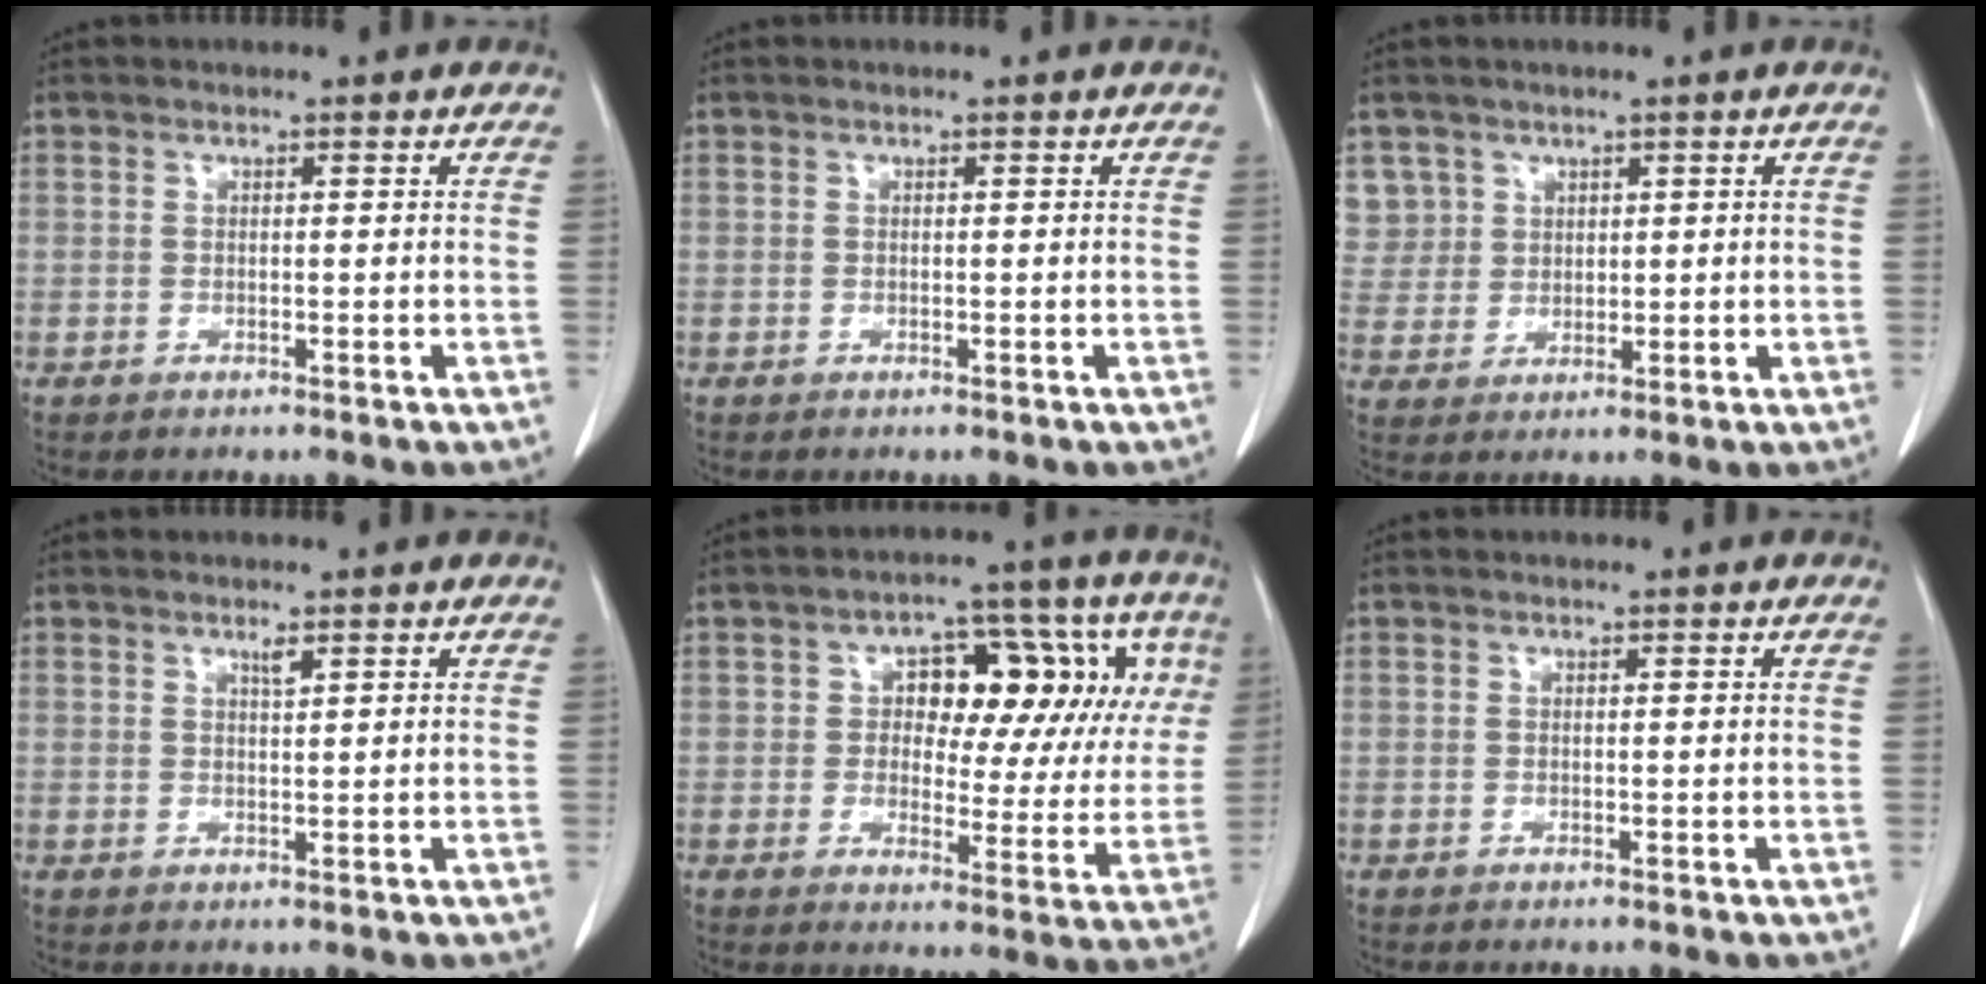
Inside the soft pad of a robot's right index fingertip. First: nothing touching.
{"total": 0.0}
{"total": 5.8, "force": [3.1, 4.9, -0.3], "torque": [0.016, 0.006, 0.066]}
{"total": 1.2, "force": [0.8, 0.0, 0.9], "torque": [-0.017, -0.004, 0.014]}
{"total": 15.9, "force": [4.4, 7.7, 13.2], "torque": [-0.154, 0.039, 0.057]}
{"total": 0.0}